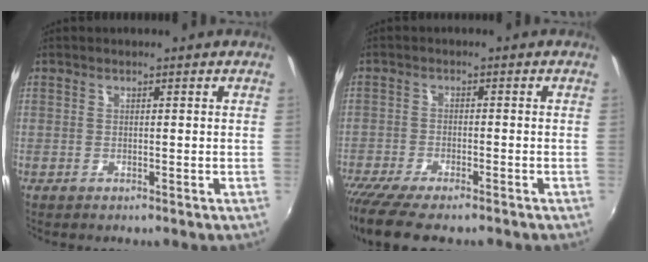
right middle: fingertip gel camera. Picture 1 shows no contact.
{"total": 11.0, "force": [-8.9, 2.4, 5.9], "torque": [-0.141, -0.047, -0.157]}